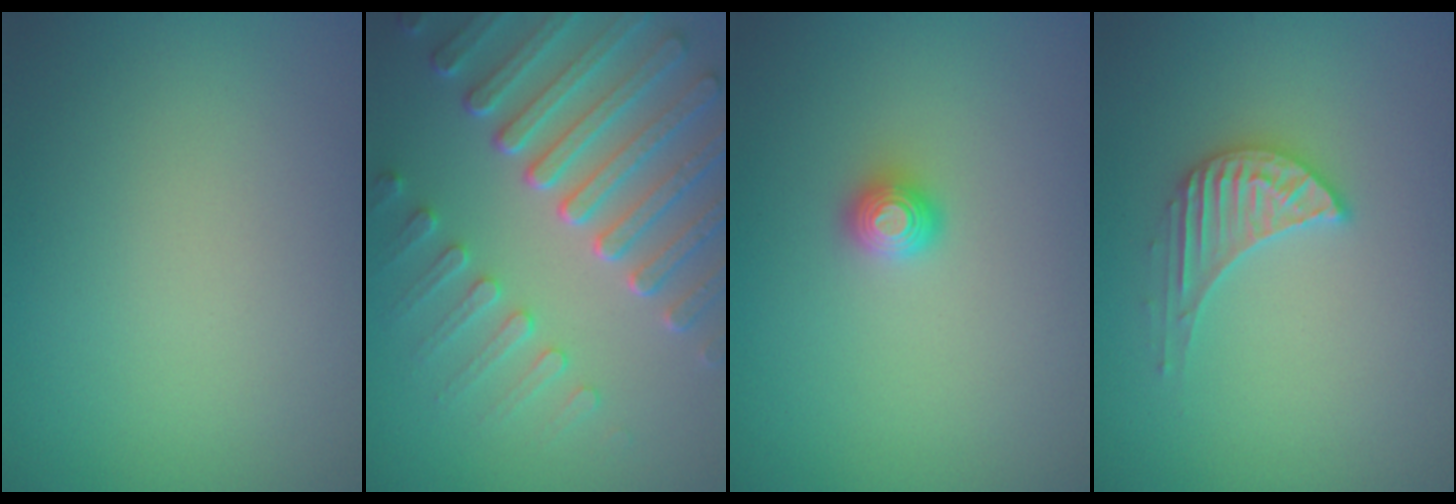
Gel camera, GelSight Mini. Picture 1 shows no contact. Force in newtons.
{"total": 7.8, "press": 6.0, "slide": 5.0}
{"total": 1.2, "press": 1.2, "slide": 0.2}
{"total": 3.0, "press": 2.9, "slide": 0.4}